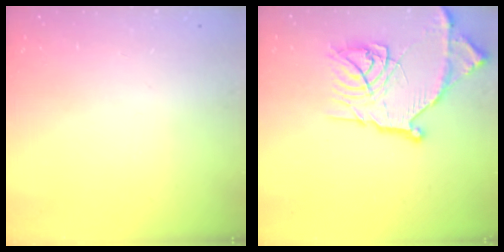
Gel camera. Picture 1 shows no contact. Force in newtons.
{"total": 20.3, "press": 20.2, "slide": 1.6}